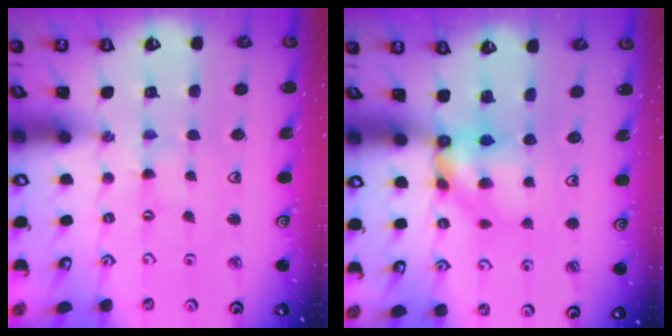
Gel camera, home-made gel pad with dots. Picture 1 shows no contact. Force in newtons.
{"total": 7.0, "press": 7.0, "slide": 0.5}